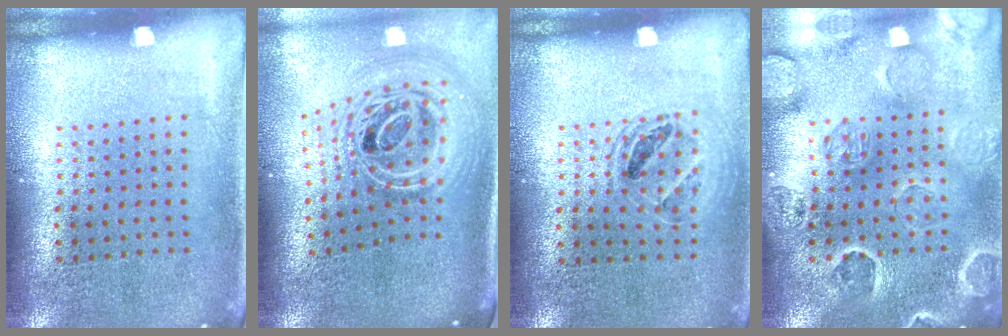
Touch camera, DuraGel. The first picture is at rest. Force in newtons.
{"total": 2.9, "press": 2.0, "slide": 2.1}
{"total": 1.3, "press": 1.2, "slide": 0.5}
{"total": 2.7, "press": 2.6, "slide": 0.5}